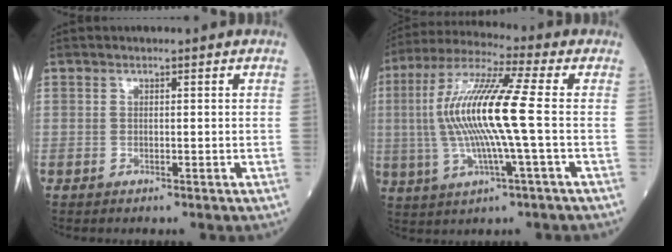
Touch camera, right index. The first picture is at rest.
{"total": 14.9, "force": [-0.2, 0.3, 14.9], "torque": [-0.307, 0.010, -0.010]}